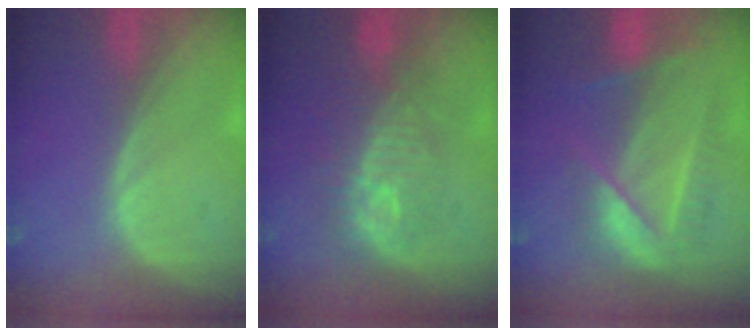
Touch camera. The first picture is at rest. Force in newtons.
{"total": 9.7, "press": 8.9, "slide": 3.9}
{"total": 7.8, "press": 7.6, "slide": 1.8}